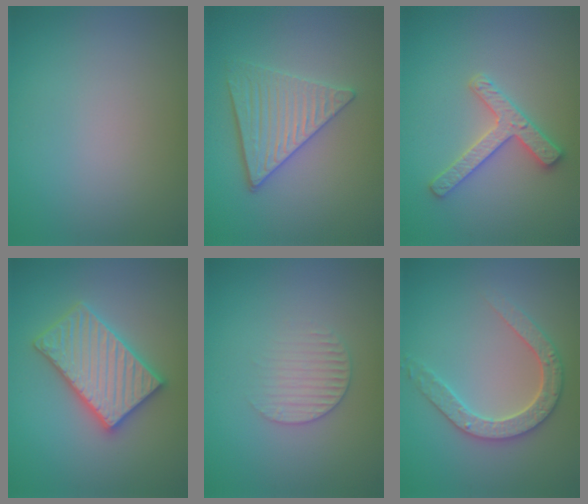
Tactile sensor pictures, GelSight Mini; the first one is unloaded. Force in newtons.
{"total": 4.5, "press": 3.7, "slide": 2.5}
{"total": 2.9, "press": 2.9, "slide": 0.5}
{"total": 5.5, "press": 5.5, "slide": 0.9}
{"total": 2.2, "press": 2.1, "slide": 0.5}
{"total": 3.2, "press": 3.1, "slide": 0.7}